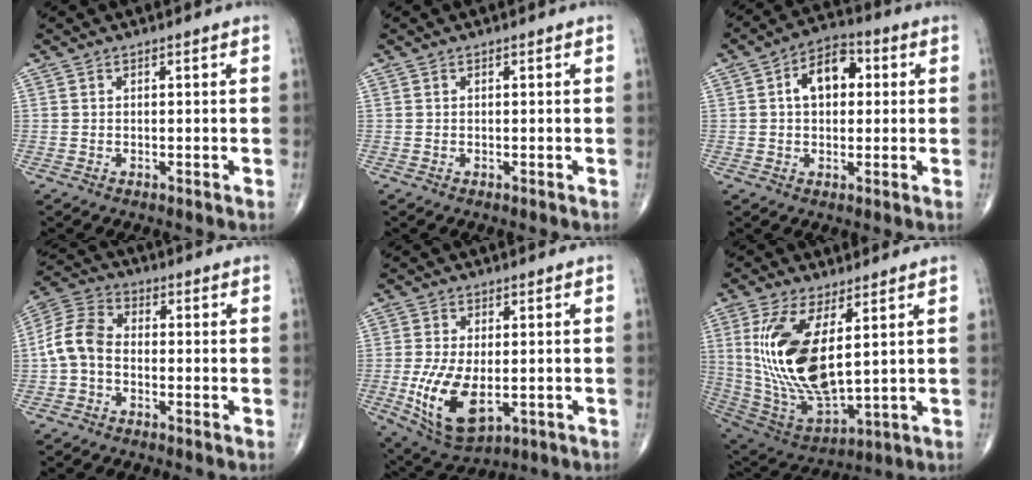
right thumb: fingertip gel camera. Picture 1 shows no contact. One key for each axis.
{"total": 0.0}
{"total": 9.2, "fx": 1.6, "fy": 5.9, "fz": 6.8, "tx": -0.091, "ty": 0.020, "tz": 0.018}
{"total": 7.8, "fx": -1.4, "fy": 5.4, "fz": 5.5, "tx": -0.105, "ty": 0.026, "tz": -0.042}
{"total": 12.3, "fx": -2.4, "fy": 6.4, "fz": 10.2, "tx": -0.194, "ty": -0.017, "tz": -0.027}
{"total": 19.2, "fx": 4.3, "fy": 8.2, "fz": 16.8, "tx": -0.343, "ty": -0.027, "tz": 0.100}